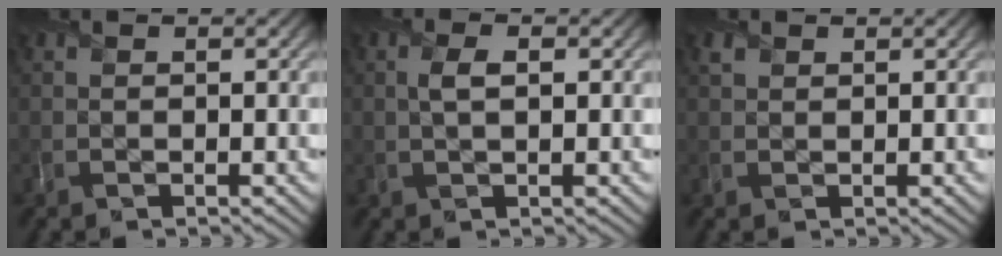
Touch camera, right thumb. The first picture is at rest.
{"total": 2.0, "force": [0.4, 0.8, 1.8], "torque": [-0.038, 0.004, 0.005]}
{"total": 0.8, "force": [0.7, 0.5, 0.1], "torque": [-0.006, 0.000, 0.015]}